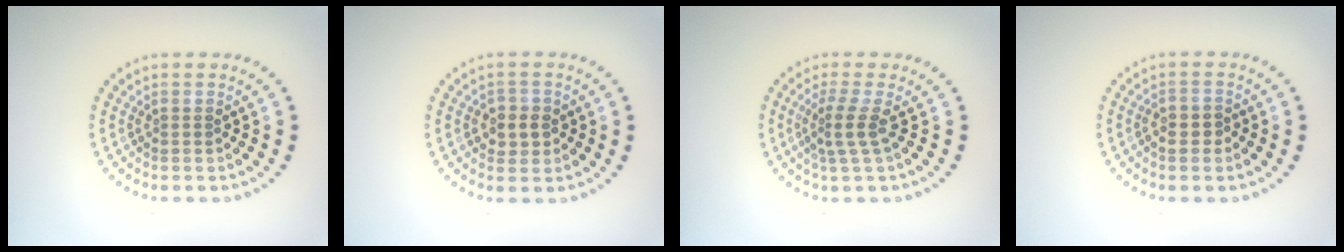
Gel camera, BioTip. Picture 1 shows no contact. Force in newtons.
{"total": 2.1, "press": 2.0, "slide": 0.5}
{"total": 2.3, "press": 1.6, "slide": 1.6}
{"total": 1.5, "press": 1.4, "slide": 0.5}